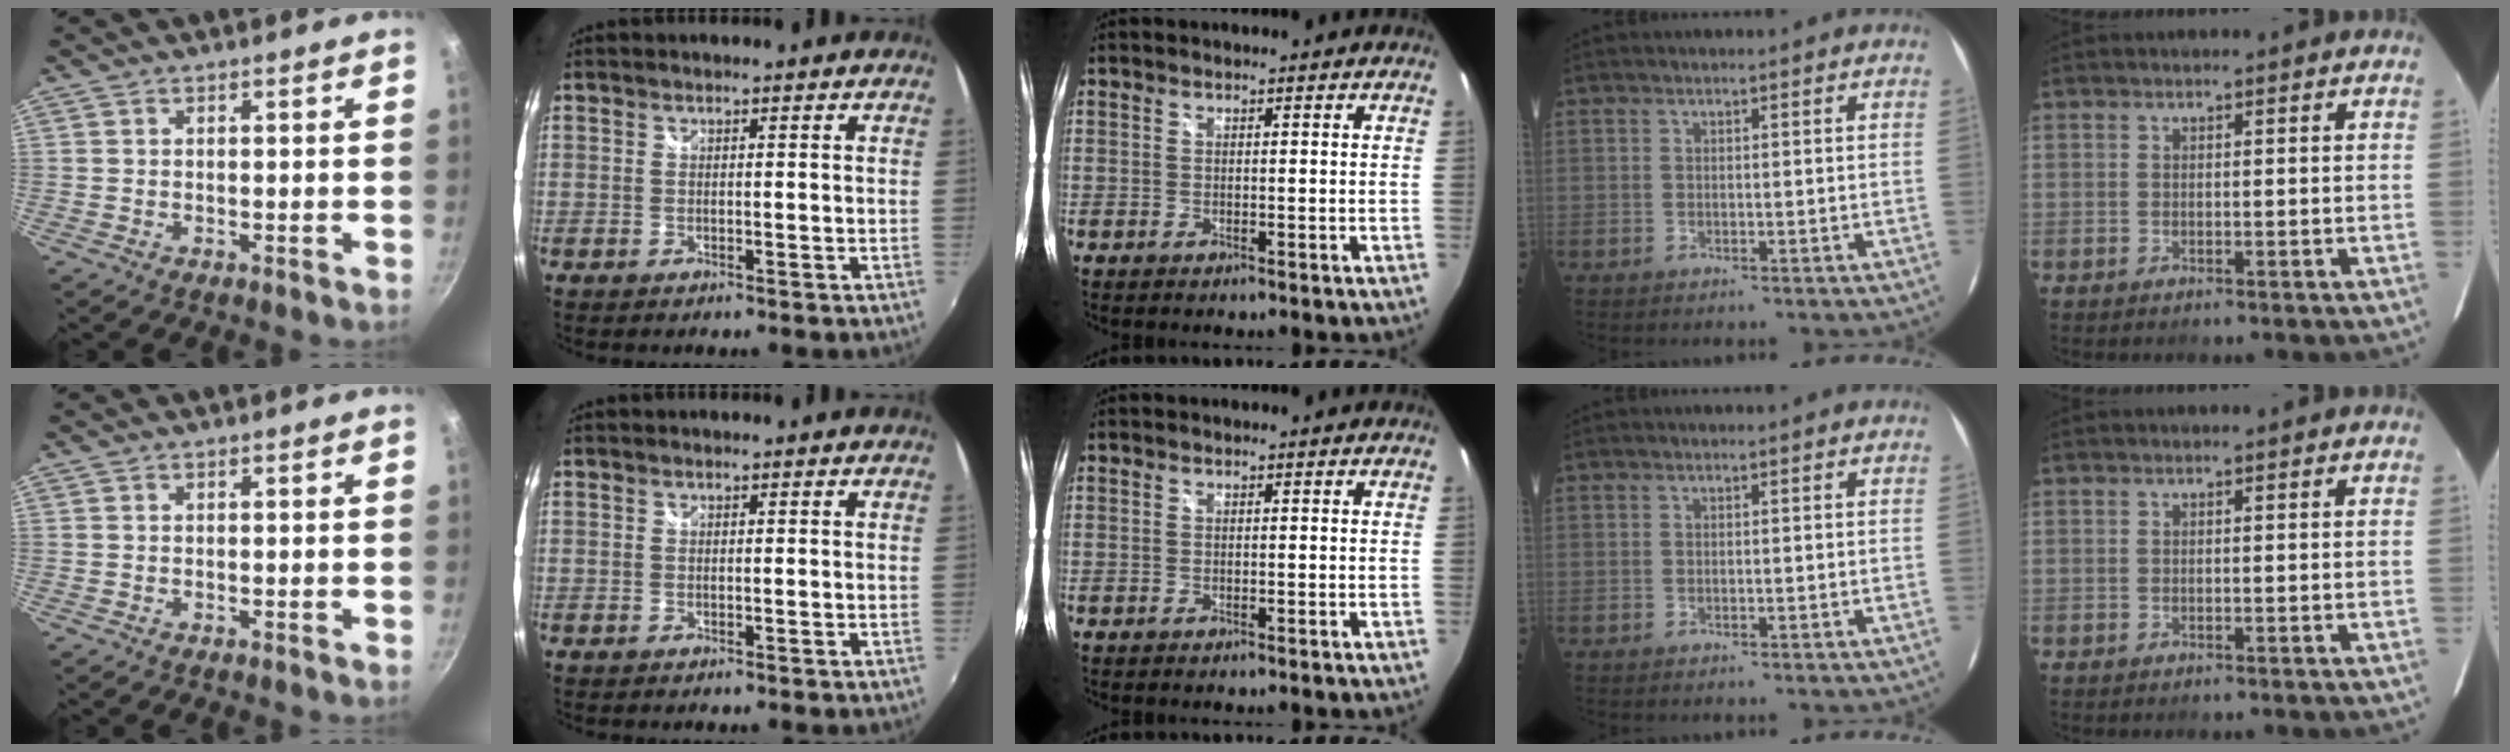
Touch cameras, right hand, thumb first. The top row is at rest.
{}